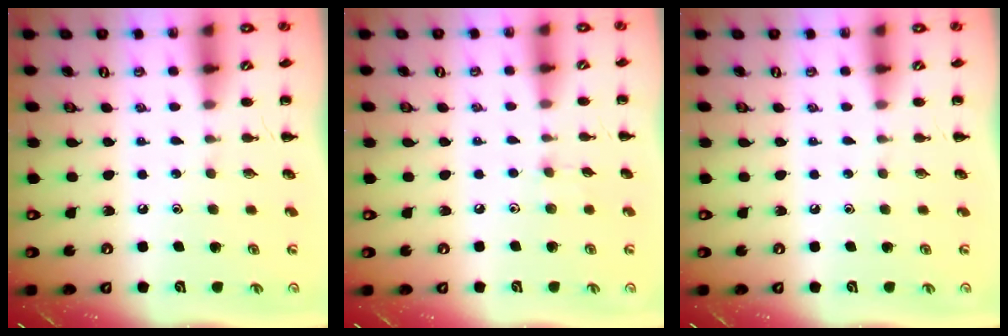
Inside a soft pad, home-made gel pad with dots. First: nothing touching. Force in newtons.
{"total": 3.6, "press": 3.3, "slide": 1.3}
{"total": 0.0}